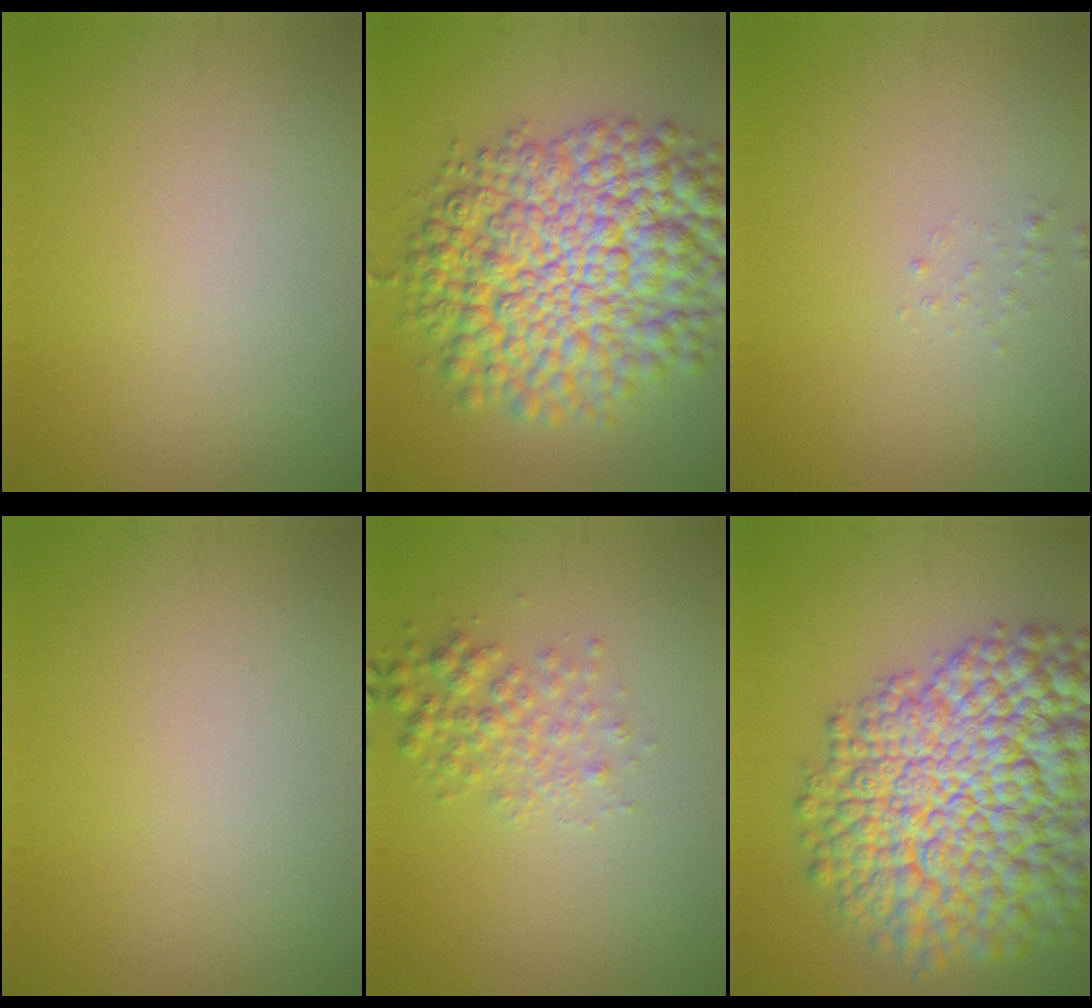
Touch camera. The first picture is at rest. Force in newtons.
{"total": 12.9, "press": 12.9, "slide": 0.3}
{"total": 0.6, "press": 0.6, "slide": 0.1}
{"total": 0.0}
{"total": 2.5, "press": 2.5, "slide": 0.0}
{"total": 16.1, "press": 16.1, "slide": 0.7}